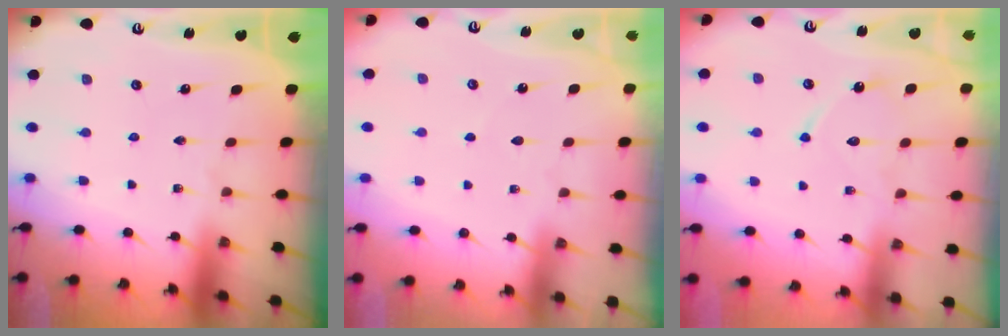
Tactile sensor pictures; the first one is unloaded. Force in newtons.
{"total": 2.7, "press": 2.6, "slide": 0.3}
{"total": 10.4, "press": 10.4, "slide": 0.7}